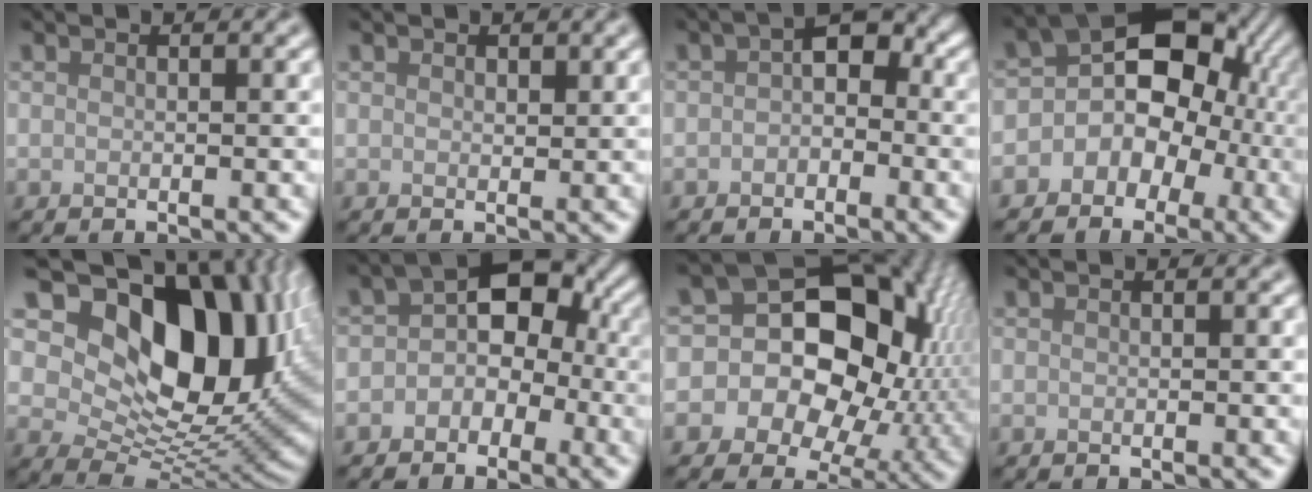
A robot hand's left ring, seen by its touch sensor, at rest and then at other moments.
{"total": 0.9, "force": [0.6, 0.6, 0.4], "torque": [-0.004, -0.003, 0.009]}
{"total": 3.1, "force": [-0.1, 2.1, 2.2], "torque": [-0.024, 0.009, -0.018]}
{"total": 9.8, "force": [-0.1, 7.8, 5.9], "torque": [-0.043, 0.022, -0.035]}
{"total": 14.1, "force": [4.1, 9.3, 9.7], "torque": [-0.129, -0.006, 0.076]}
{"total": 5.0, "force": [-0.9, 3.8, 3.2], "torque": [-0.018, 0.013, -0.031]}
{"total": 17.4, "force": [1.2, 13.5, 10.8], "torque": [-0.156, 0.012, 0.014]}
{"total": 0.0}